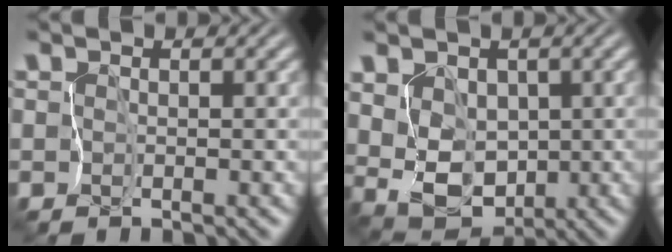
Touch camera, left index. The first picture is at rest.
{"total": 5.0, "force": [1.2, 3.8, 3.1], "torque": [-0.072, -0.002, 0.021]}